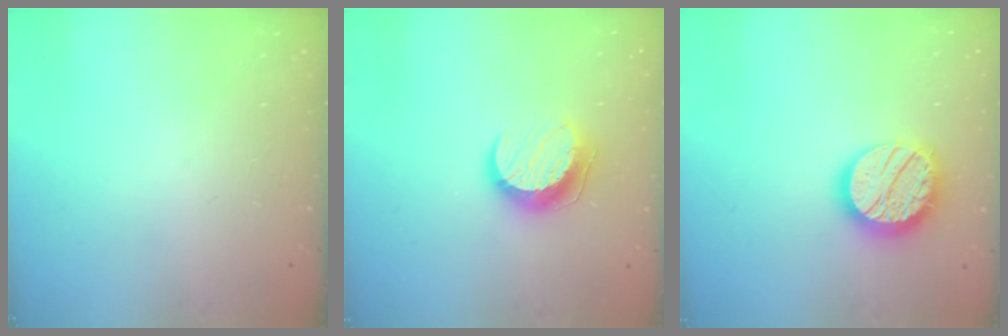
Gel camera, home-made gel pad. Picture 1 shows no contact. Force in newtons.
{"total": 10.1, "press": 10.1, "slide": 0.9}
{"total": 17.3, "press": 17.2, "slide": 1.2}